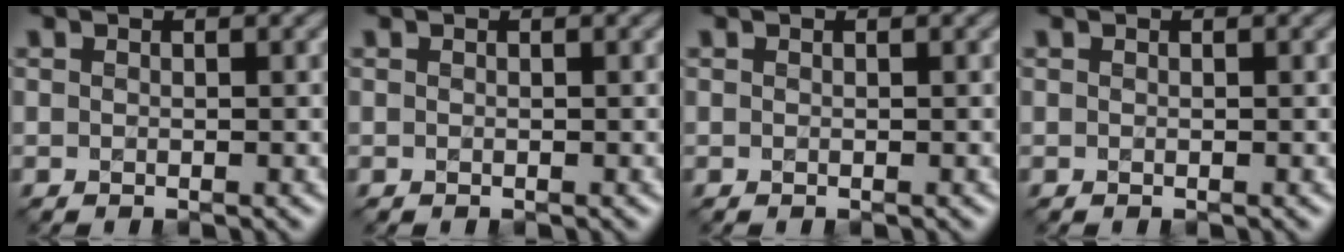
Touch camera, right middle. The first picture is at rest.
{"total": 0.0}
{"total": 0.0}
{"total": 0.0}